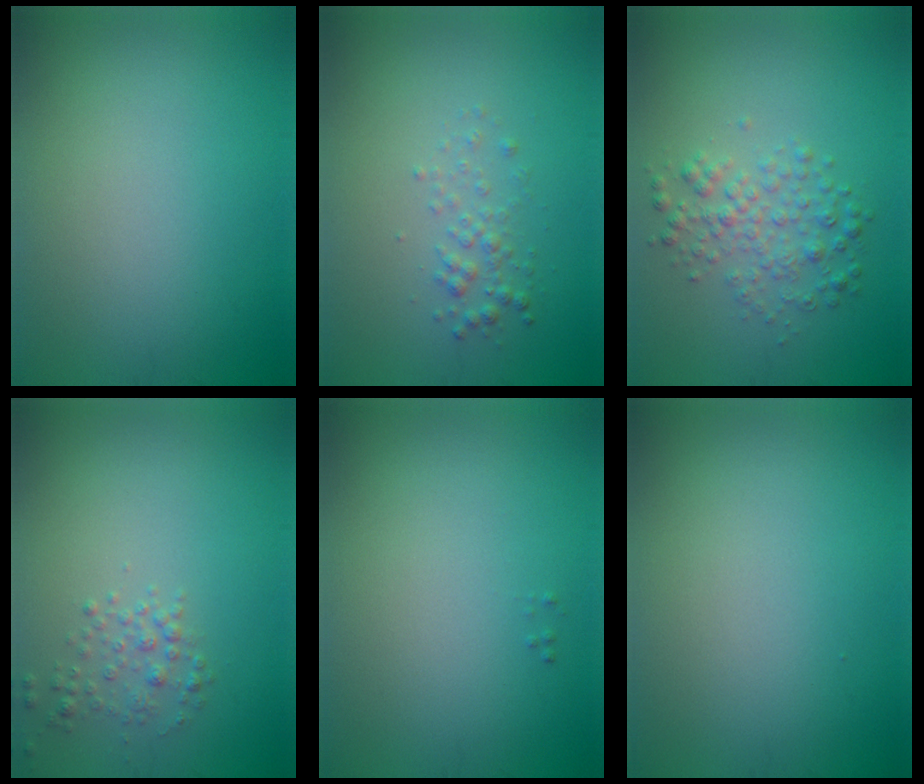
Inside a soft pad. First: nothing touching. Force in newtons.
{"total": 1.5, "press": 1.5, "slide": 0.1}
{"total": 3.0, "press": 3.0, "slide": 0.1}
{"total": 1.6, "press": 1.6, "slide": 0.1}
{"total": 0.0}
{"total": 0.0}